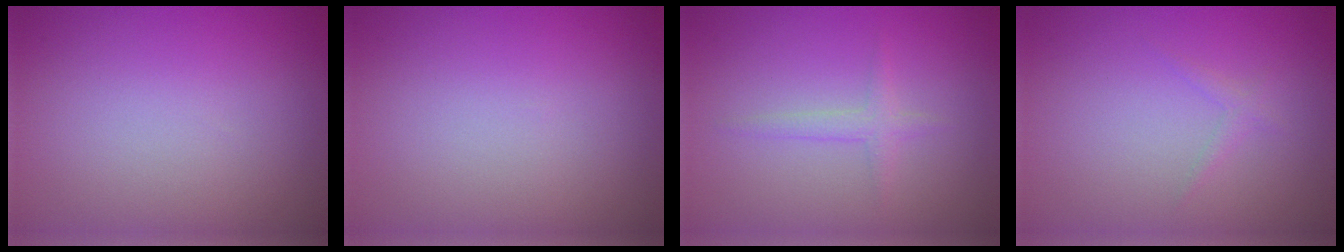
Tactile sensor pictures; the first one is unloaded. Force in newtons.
{"total": 0.0}
{"total": 1.3, "press": 1.3, "slide": 0.1}
{"total": 0.7, "press": 0.7, "slide": 0.0}